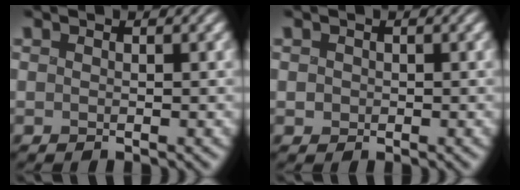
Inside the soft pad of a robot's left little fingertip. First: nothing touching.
{"total": 0.7, "force": [-0.1, 0.7, 0.1], "torque": [0.001, 0.000, 0.001]}